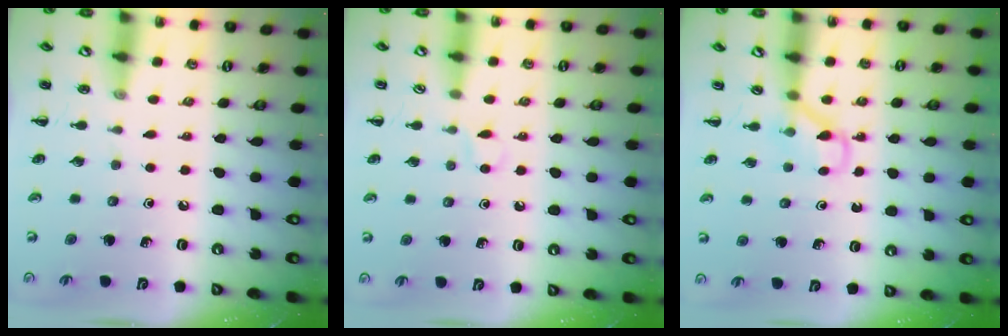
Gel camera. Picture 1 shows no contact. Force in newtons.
{"total": 2.9, "press": 2.7, "slide": 0.9}
{"total": 3.6, "press": 3.3, "slide": 1.3}